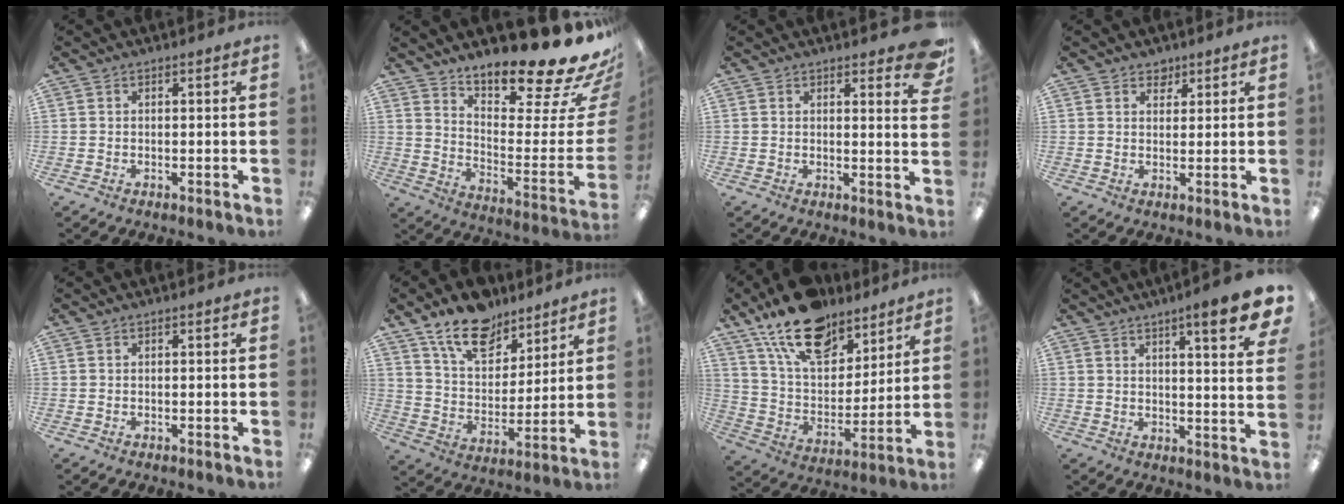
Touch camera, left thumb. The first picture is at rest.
{"total": 18.5, "force": [15.7, 3.6, 9.0], "torque": [-0.100, -0.138, 0.248]}
{"total": 5.6, "force": [4.0, 1.7, 3.5], "torque": [-0.029, -0.026, 0.064]}
{"total": 2.9, "force": [2.4, 1.6, 0.4], "torque": [0.005, -0.012, 0.043]}
{"total": 0.0}
{"total": 14.8, "force": [11.5, 7.2, 5.9], "torque": [-0.102, -0.065, 0.211]}
{"total": 19.0, "force": [14.1, 9.1, 9.0], "torque": [-0.168, -0.076, 0.254]}
{"total": 9.8, "force": [6.3, 1.4, 7.3], "torque": [-0.095, -0.040, 0.096]}